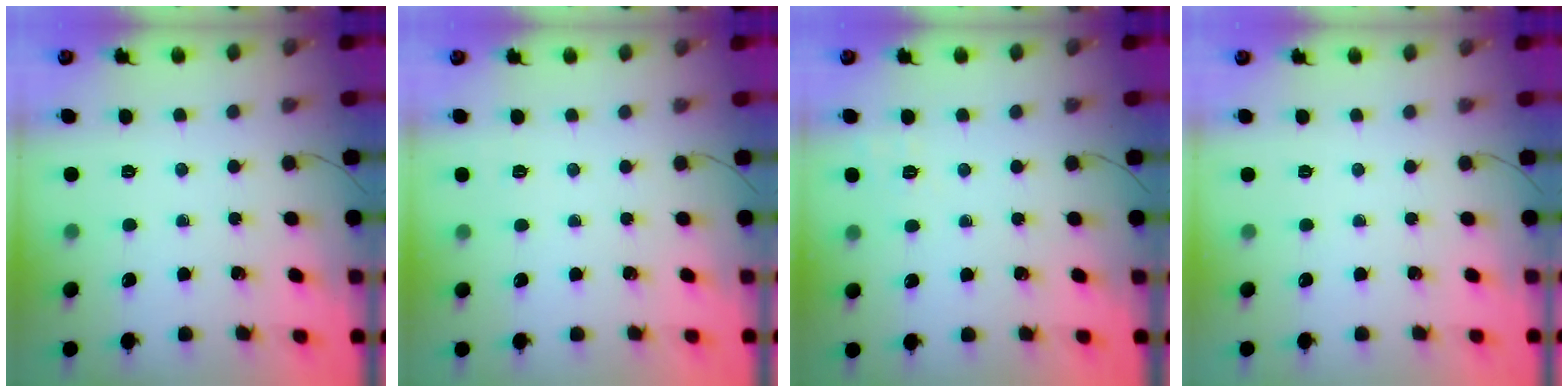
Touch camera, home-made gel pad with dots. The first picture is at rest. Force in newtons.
{"total": 6.3, "press": 6.1, "slide": 1.6}
{"total": 2.0, "press": 1.1, "slide": 1.7}
{"total": 2.5, "press": 2.5, "slide": 0.5}